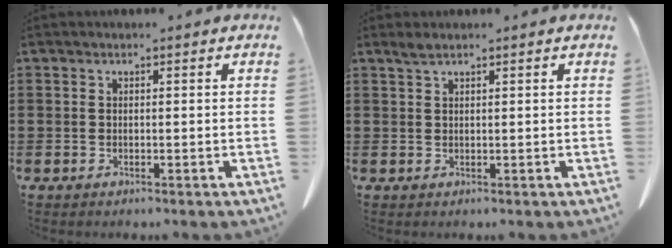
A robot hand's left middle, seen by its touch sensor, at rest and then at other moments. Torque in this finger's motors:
{"motor_torque": [0.09, -0.02, 0.00, 0.00]}